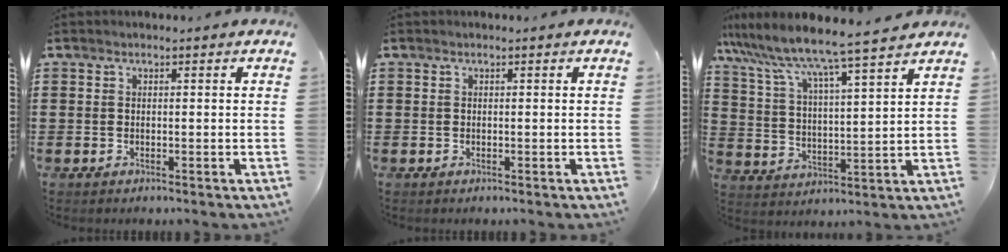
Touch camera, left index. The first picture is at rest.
{"total": 0.0}
{"total": 7.0, "force": [6.4, -0.7, 2.7], "torque": [-0.079, -0.048, 0.103]}